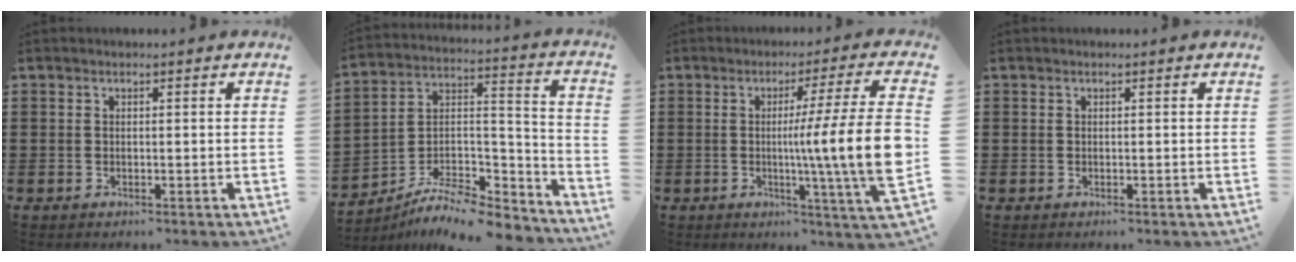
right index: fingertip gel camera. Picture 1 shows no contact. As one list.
[{"total": 8.6, "force": [-7.4, 2.7, 3.6], "torque": [-0.068, 0.014, -0.144]}, {"total": 13.8, "force": [-0.7, -0.4, 13.8], "torque": [-0.216, -0.025, -0.024]}, {"total": 0.0}]